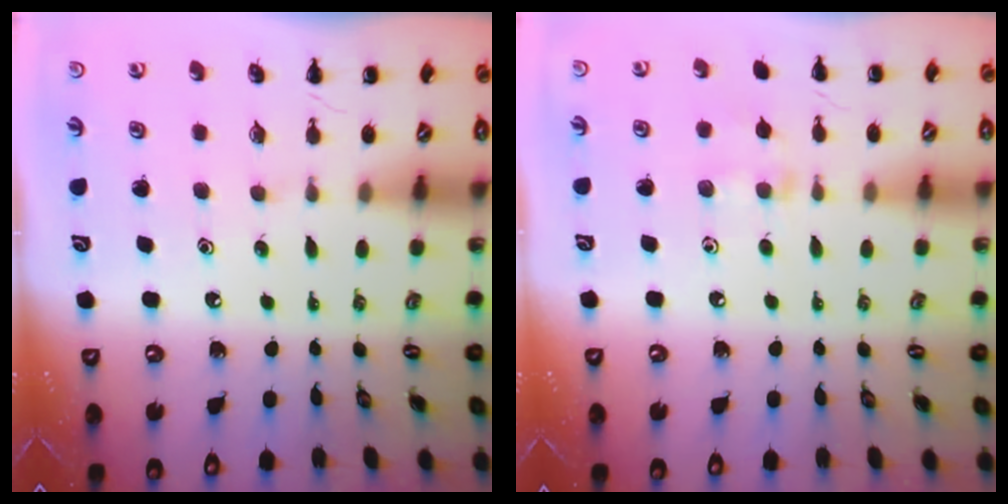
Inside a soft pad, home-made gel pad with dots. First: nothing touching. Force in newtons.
{"total": 6.2, "press": 6.0, "slide": 1.5}